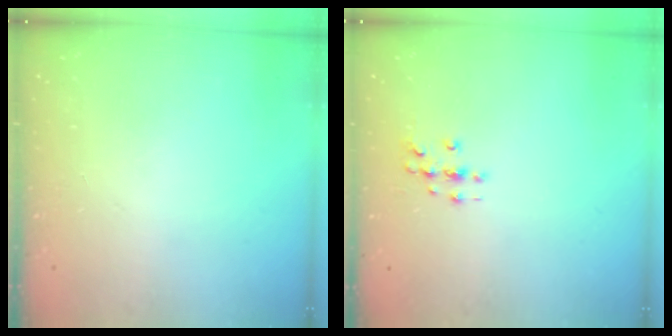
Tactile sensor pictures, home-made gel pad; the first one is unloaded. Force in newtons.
{"total": 3.6, "press": 3.5, "slide": 0.4}